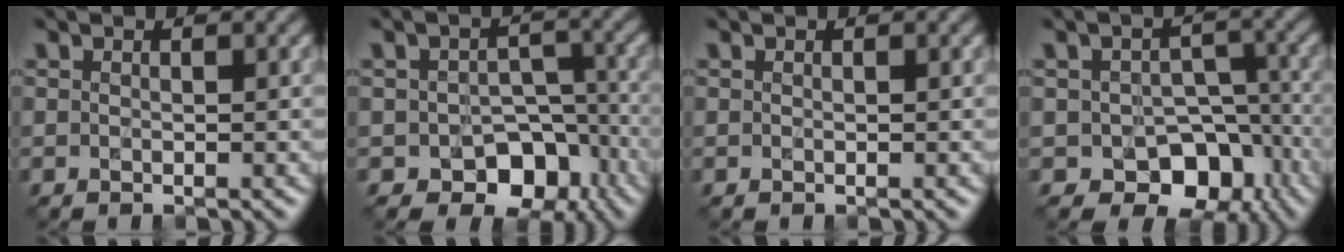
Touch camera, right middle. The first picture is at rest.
{"total": 6.3, "force": [-3.1, 4.4, 3.2], "torque": [-0.035, -0.006, -0.042]}
{"total": 0.0}
{"total": 7.1, "force": [-3.1, 5.0, 3.9], "torque": [-0.046, -0.010, -0.045]}